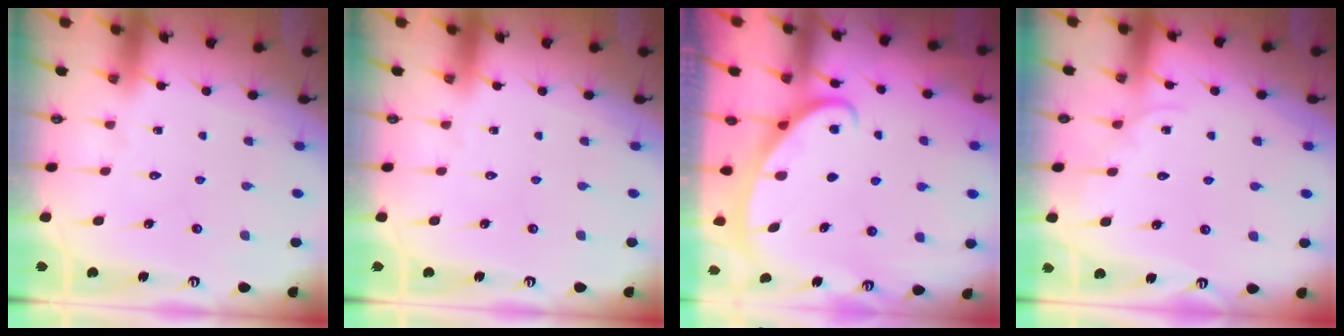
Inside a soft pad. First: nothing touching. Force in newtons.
{"total": 0.0}
{"total": 2.5, "press": 2.5, "slide": 0.3}
{"total": 3.3, "press": 3.3, "slide": 0.3}